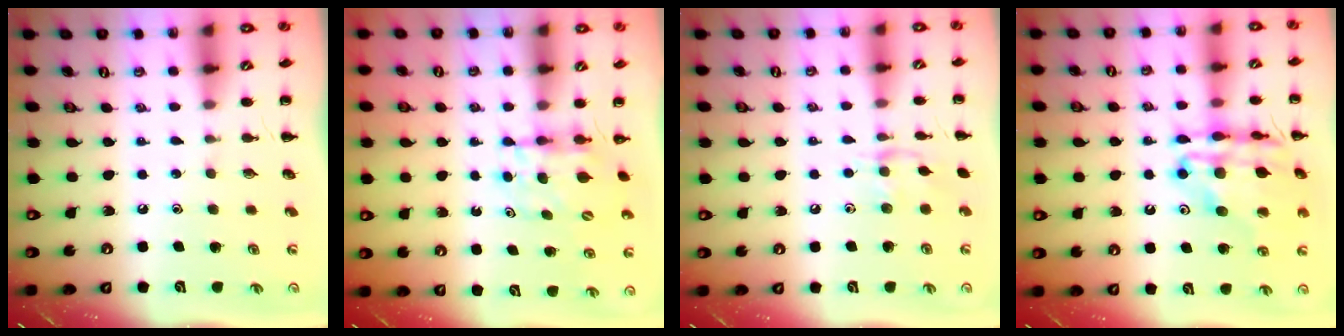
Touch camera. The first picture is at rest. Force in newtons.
{"total": 5.4, "press": 5.3, "slide": 0.6}
{"total": 7.8, "press": 7.7, "slide": 1.0}
{"total": 19.4, "press": 19.1, "slide": 2.8}